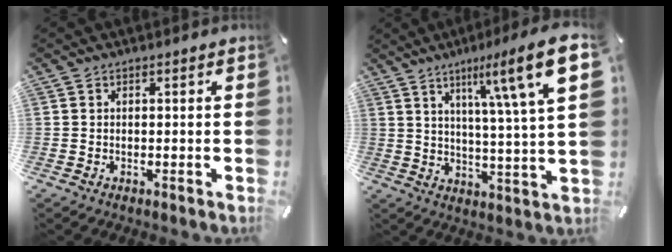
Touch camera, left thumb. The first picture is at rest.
{"total": 16.2, "force": [8.1, 1.7, 13.9], "torque": [-0.207, -0.044, 0.112]}